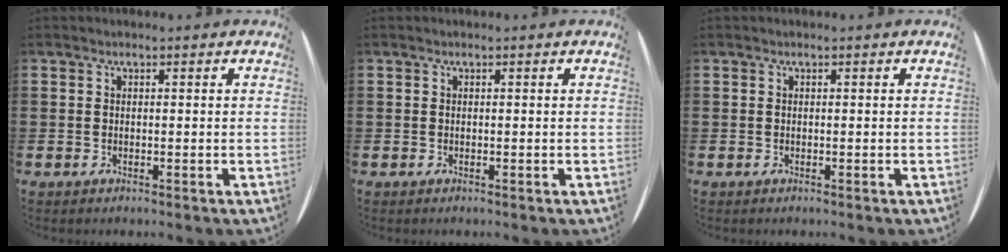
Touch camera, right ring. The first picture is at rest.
{"total": 0.0}
{"total": 0.0}